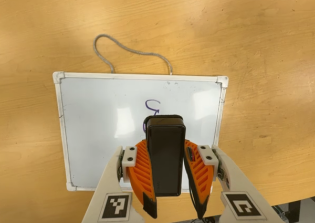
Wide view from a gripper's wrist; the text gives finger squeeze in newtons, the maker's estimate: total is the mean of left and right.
{"total": 8.0, "left": 6.5, "right": 9.5}